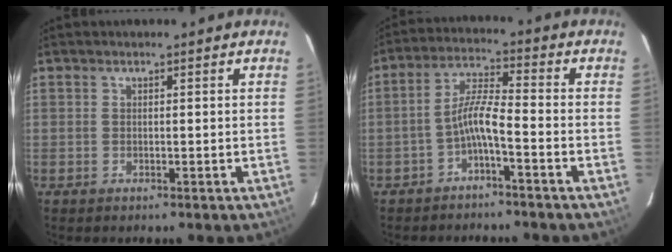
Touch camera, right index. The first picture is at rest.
{"total": 5.4, "force": [-2.9, 0.4, 4.6], "torque": [-0.106, 0.016, -0.055]}